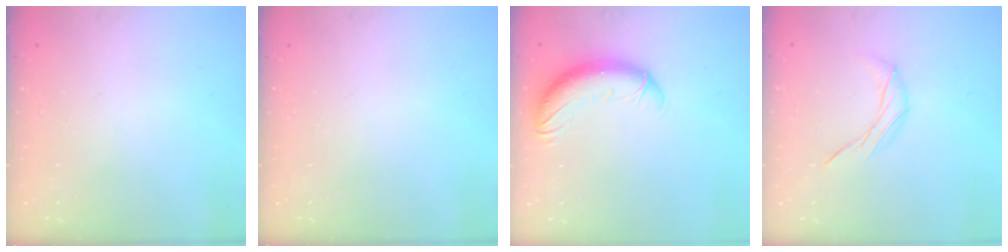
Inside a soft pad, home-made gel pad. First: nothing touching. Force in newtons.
{"total": 0.0}
{"total": 11.2, "press": 10.9, "slide": 2.4}
{"total": 6.4, "press": 6.4, "slide": 0.3}